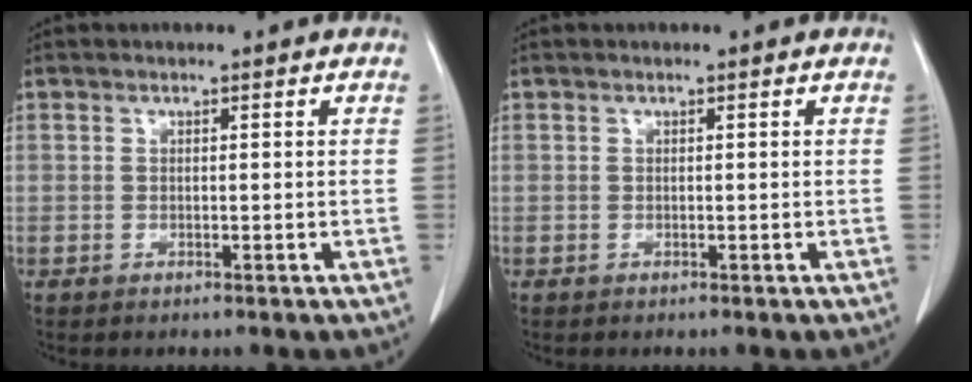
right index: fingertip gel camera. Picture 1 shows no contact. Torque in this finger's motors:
{"motor_torque": [-0.06, 0.06, 0.00, 0.00]}